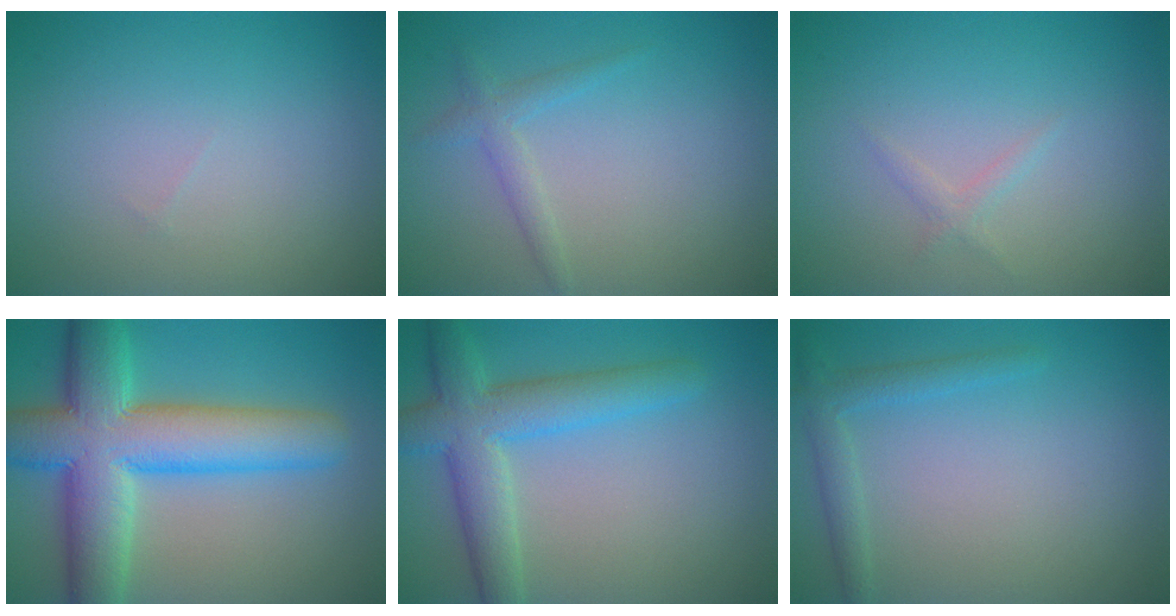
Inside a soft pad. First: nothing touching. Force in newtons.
{"total": 1.6, "press": 1.6, "slide": 0.1}
{"total": 0.9, "press": 0.9, "slide": 0.0}
{"total": 11.2, "press": 11.2, "slide": 0.6}
{"total": 5.7, "press": 5.7, "slide": 0.2}
{"total": 2.0, "press": 2.0, "slide": 0.1}